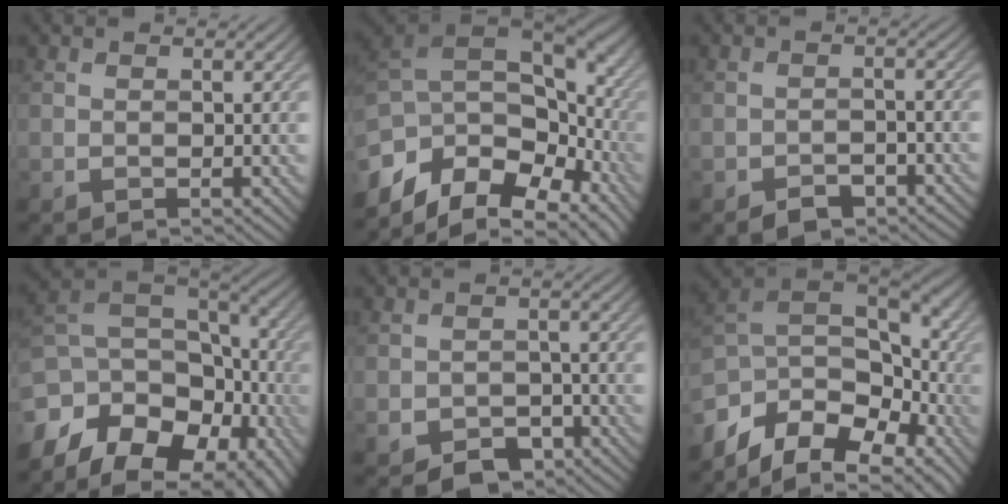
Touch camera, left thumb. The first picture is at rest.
{"total": 14.9, "force": [-4.5, 9.6, 10.5], "torque": [-0.248, -0.015, -0.063]}
{"total": 3.1, "force": [-2.3, 1.6, 1.3], "torque": [-0.017, 0.001, -0.038]}
{"total": 16.1, "force": [-6.7, 10.8, 9.8], "torque": [-0.217, -0.040, -0.075]}
{"total": 5.3, "force": [-3.5, 3.4, 2.2], "torque": [-0.029, -0.012, -0.051]}
{"total": 13.4, "force": [-6.5, 8.6, 8.0], "torque": [-0.201, -0.015, -0.080]}